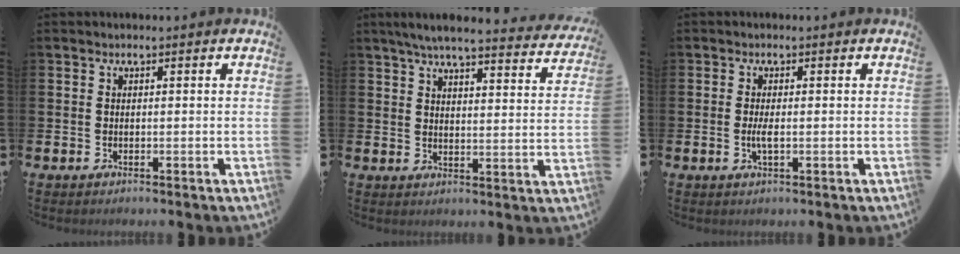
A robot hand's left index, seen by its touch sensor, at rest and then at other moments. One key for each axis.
{"total": 5.2, "fx": 4.8, "fy": 0.3, "fz": 2.0, "tx": -0.056, "ty": -0.029, "tz": 0.081}
{"total": 1.8, "fx": -0.3, "fy": 0.5, "fz": 1.7, "tx": -0.039, "ty": 0.002, "tz": -0.004}